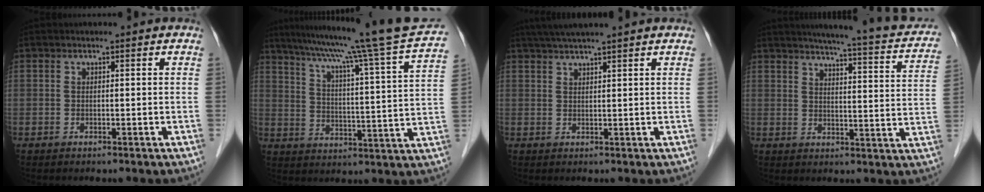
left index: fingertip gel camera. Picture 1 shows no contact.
{"total": 23.8, "force": [19.6, -2.2, 13.2], "torque": [-0.212, -0.025, 0.261]}
{"total": 6.7, "force": [5.7, -0.7, 3.6], "torque": [-0.058, 0.033, 0.089]}
{"total": 18.3, "force": [15.6, 2.2, 9.4], "torque": [-0.119, -0.010, 0.175]}